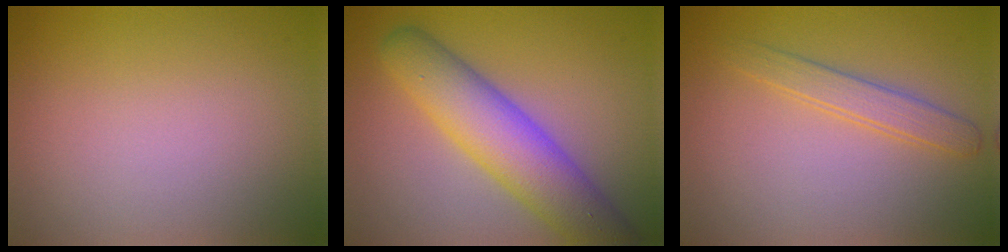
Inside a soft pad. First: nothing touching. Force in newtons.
{"total": 7.1, "press": 7.1, "slide": 0.5}
{"total": 2.0, "press": 2.0, "slide": 0.0}